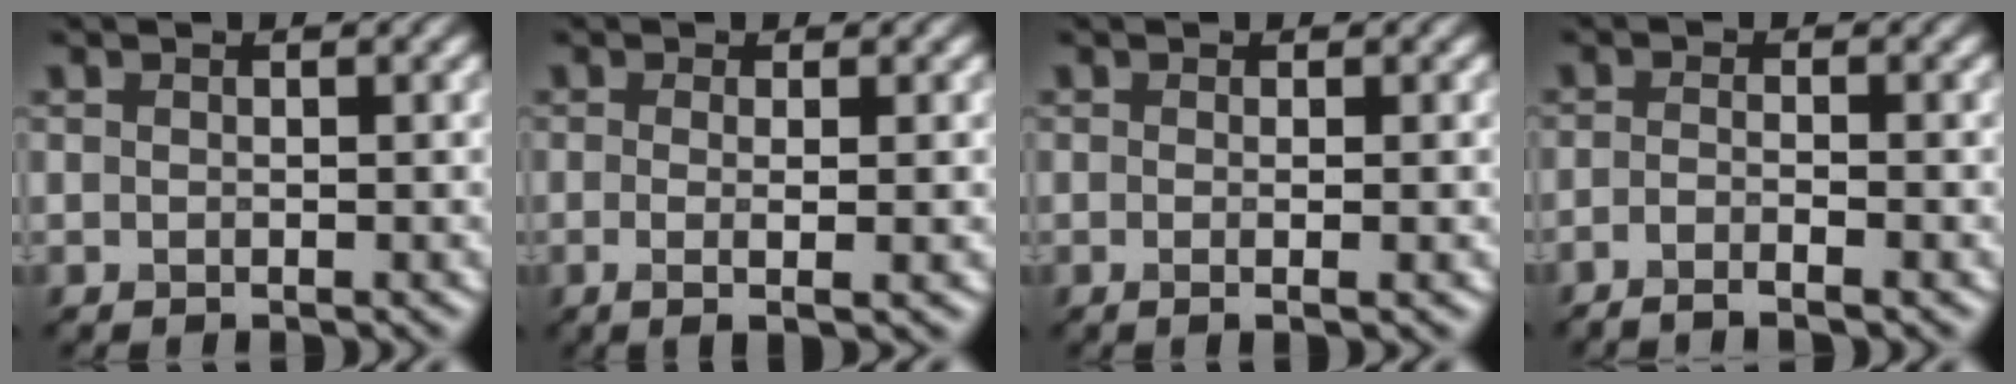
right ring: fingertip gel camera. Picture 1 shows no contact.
{"total": 3.2, "force": [-0.2, 1.0, 3.0], "torque": [-0.043, -0.004, -0.010]}
{"total": 2.2, "force": [-0.1, 0.8, 2.1], "torque": [-0.020, -0.005, -0.017]}
{"total": 2.8, "force": [-1.7, 0.6, 2.1], "torque": [-0.035, -0.006, -0.036]}